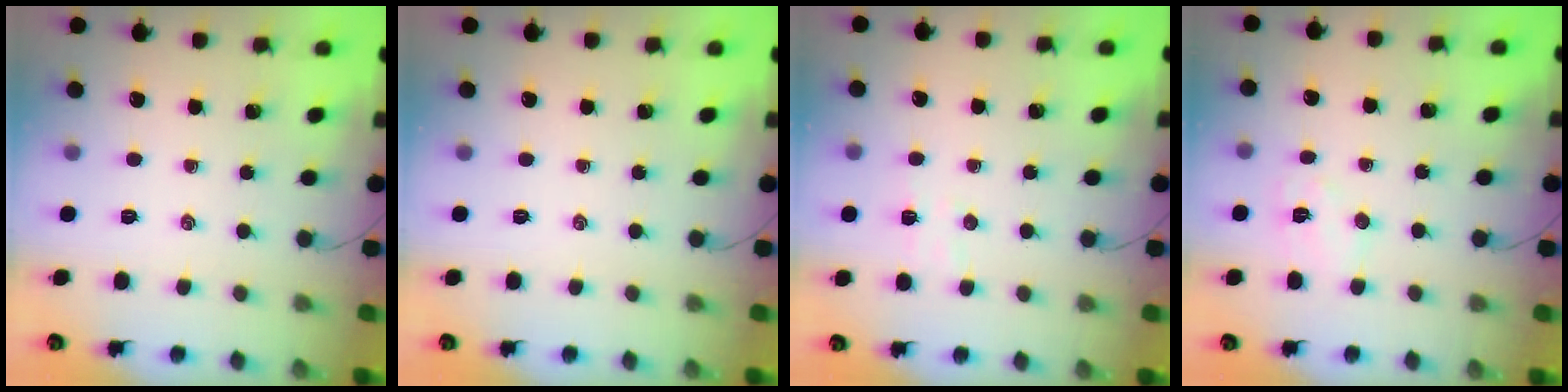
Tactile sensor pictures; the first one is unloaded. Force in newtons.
{"total": 0.0}
{"total": 4.0, "press": 3.9, "slide": 0.6}
{"total": 5.6, "press": 5.5, "slide": 1.1}